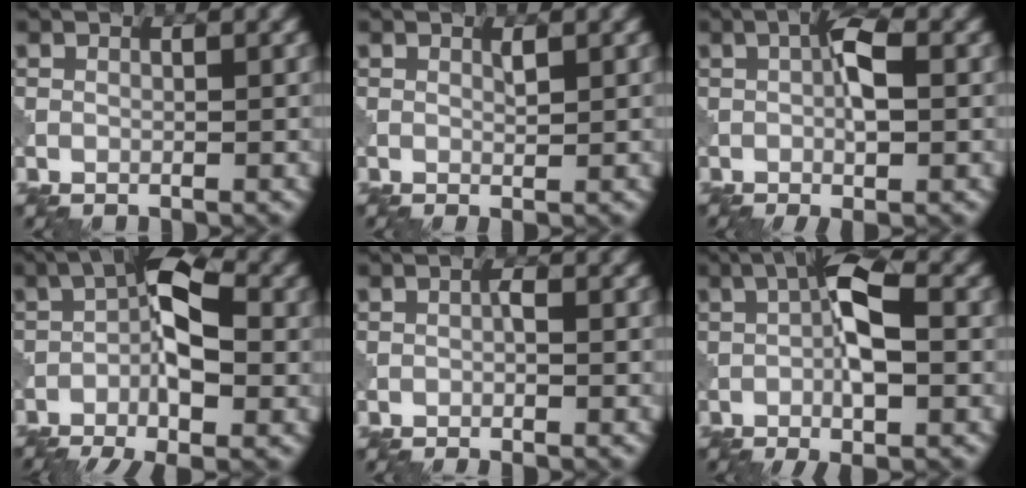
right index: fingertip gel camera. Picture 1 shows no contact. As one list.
[{"total": 0.9, "force": [0.4, 0.1, 0.8], "torque": [-0.013, -0.002, 0.004]}, {"total": 3.9, "force": [-0.1, 1.0, 3.8], "torque": [-0.066, 0.004, -0.005]}, {"total": 10.1, "force": [-2.8, 4.2, 8.8], "torque": [-0.138, 0.010, -0.059]}, {"total": 1.3, "force": [-0.5, 0.2, 1.2], "torque": [-0.019, 0.000, -0.010]}, {"total": 6.7, "force": [-0.7, 1.9, 6.4], "torque": [-0.105, 0.010, -0.020]}]